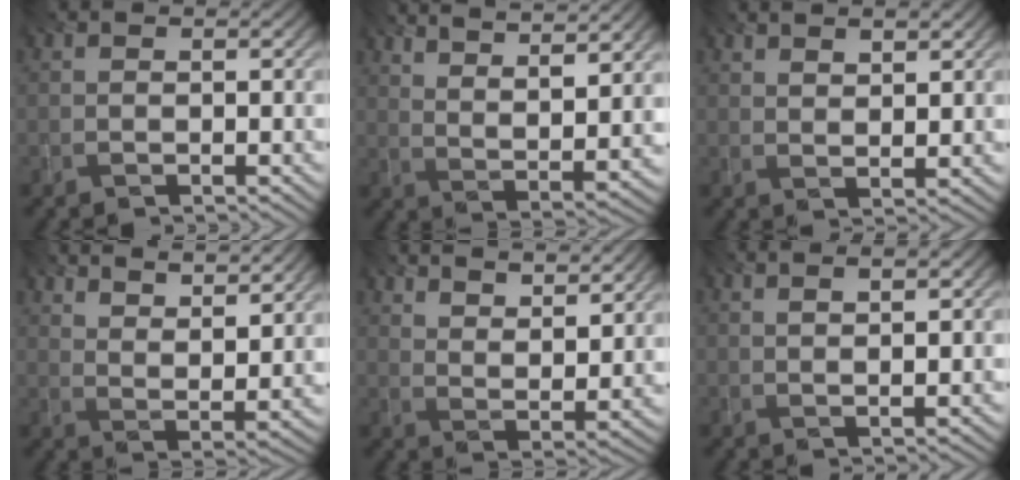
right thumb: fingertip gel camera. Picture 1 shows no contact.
{"total": 11.7, "force": [8.4, 2.6, 7.7], "torque": [-0.128, 0.008, 0.114]}
{"total": 3.4, "force": [2.4, 0.9, 2.2], "torque": [-0.036, -0.009, 0.050]}
{"total": 10.3, "force": [8.2, 2.7, 5.6], "torque": [-0.098, -0.023, 0.123]}
{"total": 9.9, "force": [8.0, 2.7, 5.3], "torque": [-0.092, -0.026, 0.126]}
{"total": 2.8, "force": [1.2, 0.1, 2.6], "torque": [-0.041, -0.004, 0.026]}